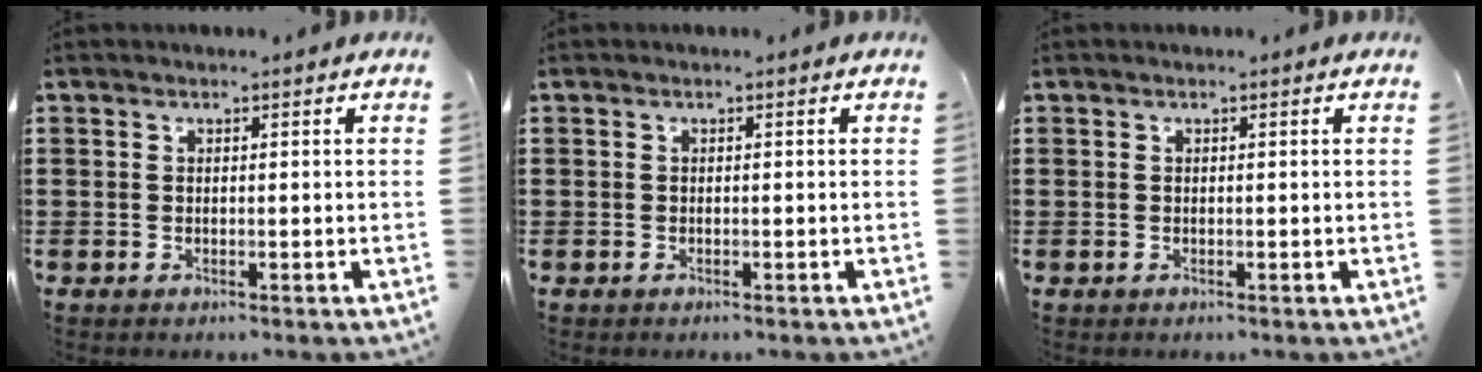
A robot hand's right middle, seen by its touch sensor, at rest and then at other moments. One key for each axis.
{"total": 0.0}
{"total": 0.0}